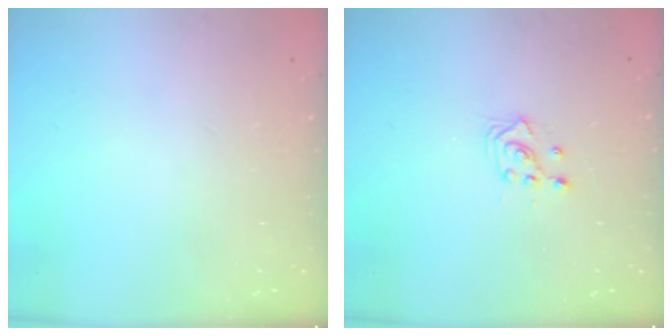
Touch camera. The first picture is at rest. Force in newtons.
{"total": 2.9, "press": 2.9, "slide": 0.2}